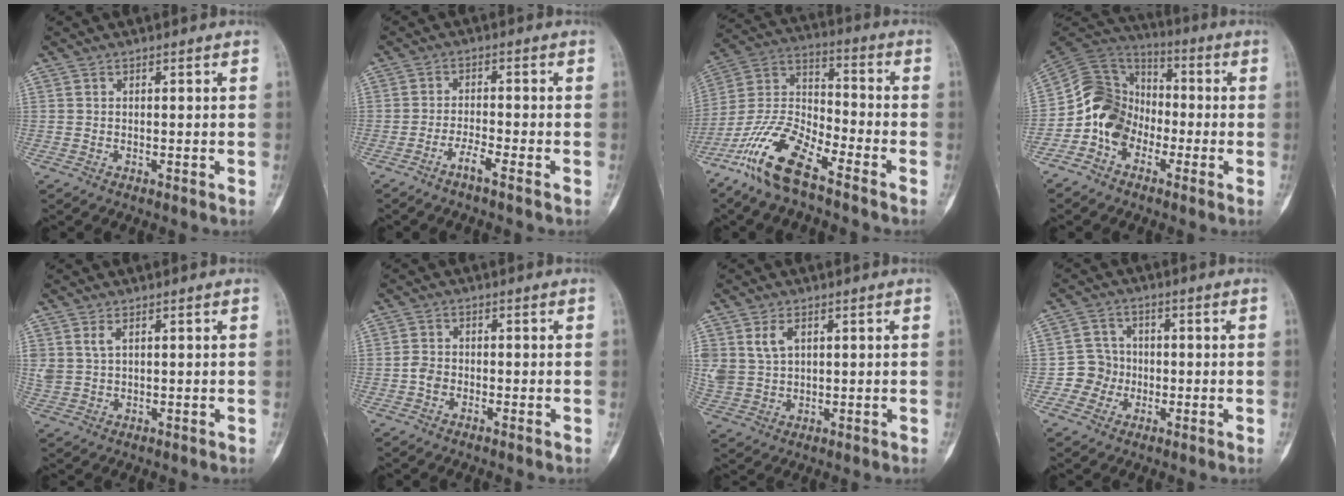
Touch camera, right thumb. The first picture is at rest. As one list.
[{"total": 3.2, "force": [-2.4, -0.2, 2.2], "torque": [-0.054, 0.011, -0.051]}, {"total": 14.7, "force": [-10.1, 4.2, 9.8], "torque": [-0.202, 0.058, -0.201]}, {"total": 12.5, "force": [-4.4, 9.9, 6.4], "torque": [-0.101, 0.067, -0.099]}, {"total": 2.9, "force": [1.4, 1.6, 2.0], "torque": [-0.047, 0.000, 0.038]}, {"total": 2.1, "force": [-1.0, 1.4, 1.3], "torque": [-0.024, 0.007, -0.025]}, {"total": 6.3, "force": [2.4, 4.2, 4.0], "torque": [-0.080, -0.003, 0.059]}, {"total": 4.3, "force": [-1.4, 4.1, 0.4], "torque": [0.022, 0.014, -0.034]}]